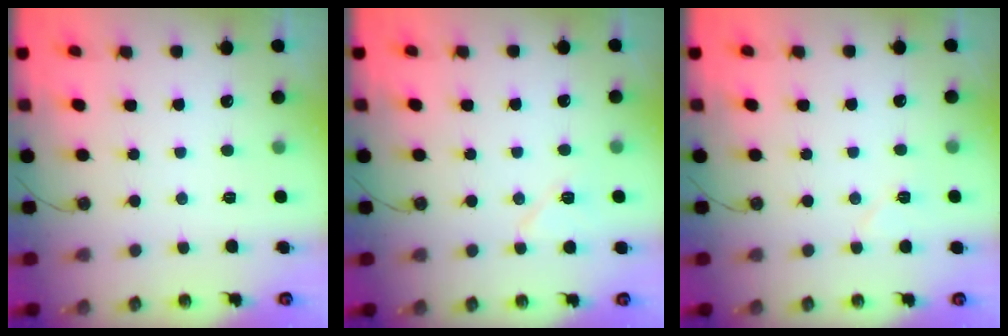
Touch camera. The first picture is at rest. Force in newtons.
{"total": 6.9, "press": 6.8, "slide": 1.3}
{"total": 5.8, "press": 5.2, "slide": 2.5}